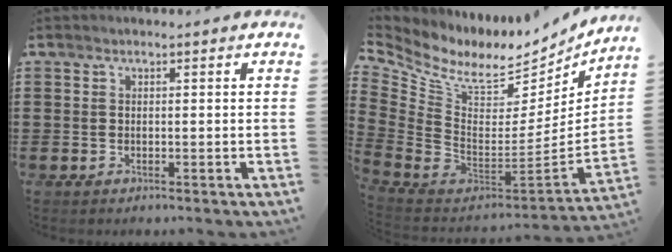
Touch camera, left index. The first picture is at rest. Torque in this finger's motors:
{"motor_torque": [2.14, 0.00, 0.10, 0.04]}